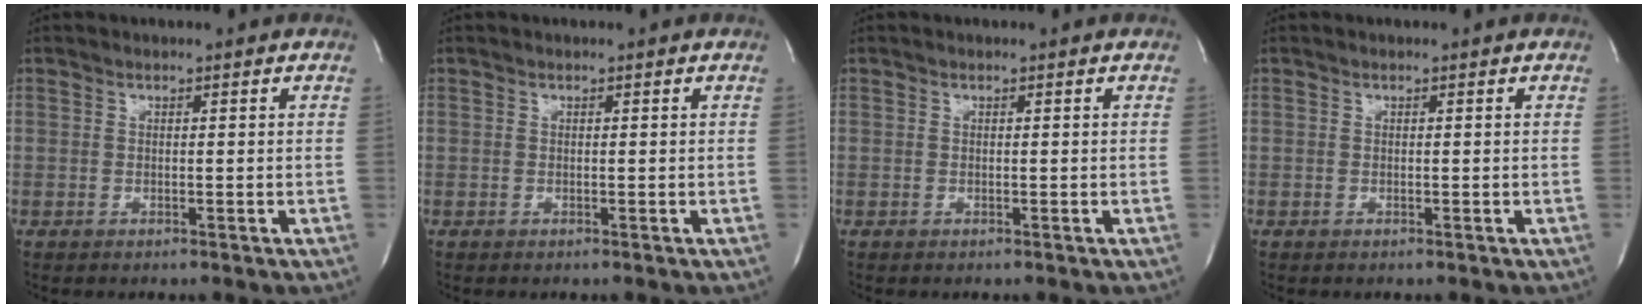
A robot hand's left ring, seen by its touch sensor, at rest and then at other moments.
{"total": 0.0}
{"total": 0.0}
{"total": 0.0}